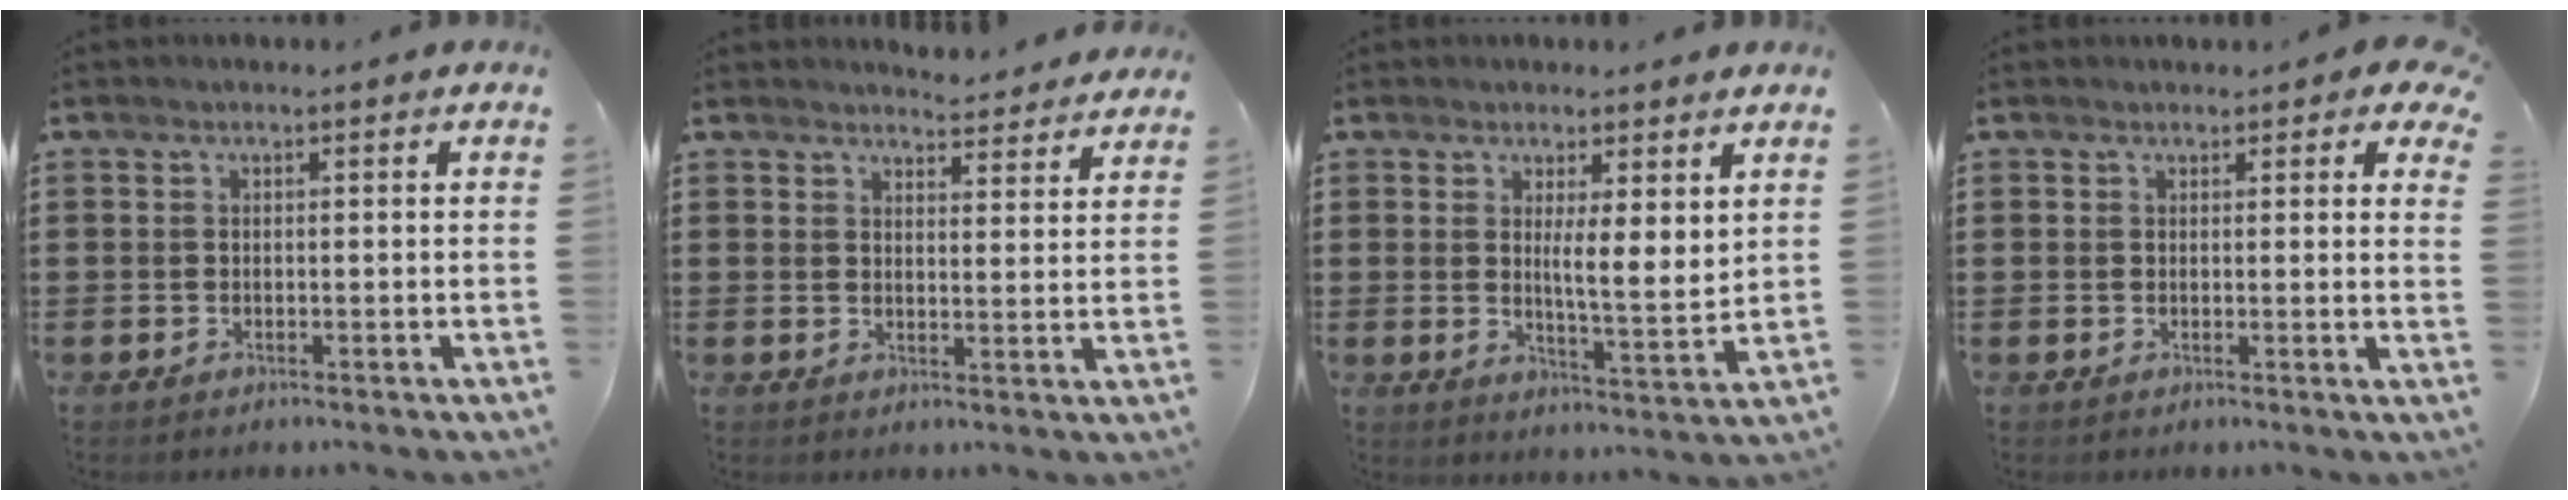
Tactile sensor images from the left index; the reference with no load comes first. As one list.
[{"total": 3.9, "force": [3.9, 0.3, 0.2], "torque": [-0.009, -0.020, 0.071]}, {"total": 4.6, "force": [2.7, 0.7, 3.7], "torque": [-0.056, -0.024, 0.039]}, {"total": 2.2, "force": [1.8, 1.2, 0.4], "torque": [0.001, -0.002, 0.030]}]